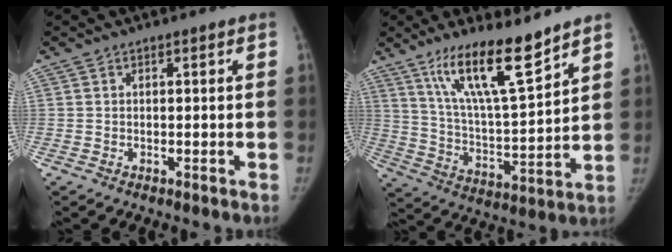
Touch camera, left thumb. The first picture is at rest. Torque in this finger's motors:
{"motor_torque": [0.26, 0.19, 1.50, -1.27, 0.12]}